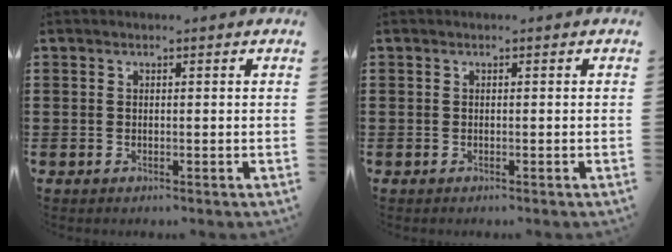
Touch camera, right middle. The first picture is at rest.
{"total": 0.0}